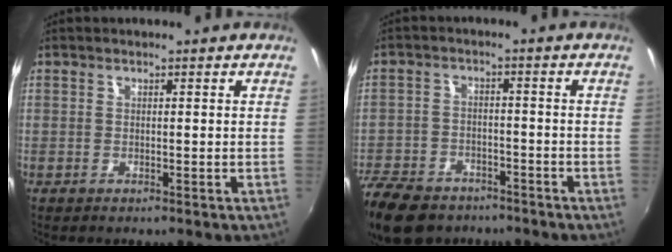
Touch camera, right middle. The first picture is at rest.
{"total": 15.4, "force": [-11.1, 8.6, 6.4], "torque": [-0.182, -0.015, -0.188]}